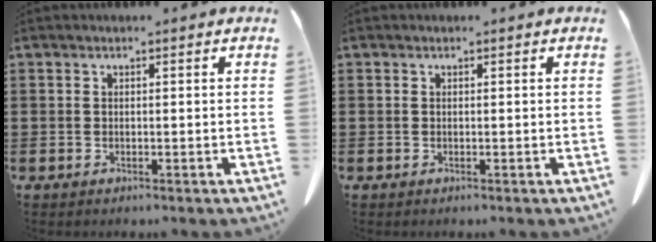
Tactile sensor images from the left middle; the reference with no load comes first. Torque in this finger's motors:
{"motor_torque": [-0.07, 0.10, -0.01, 0.01]}